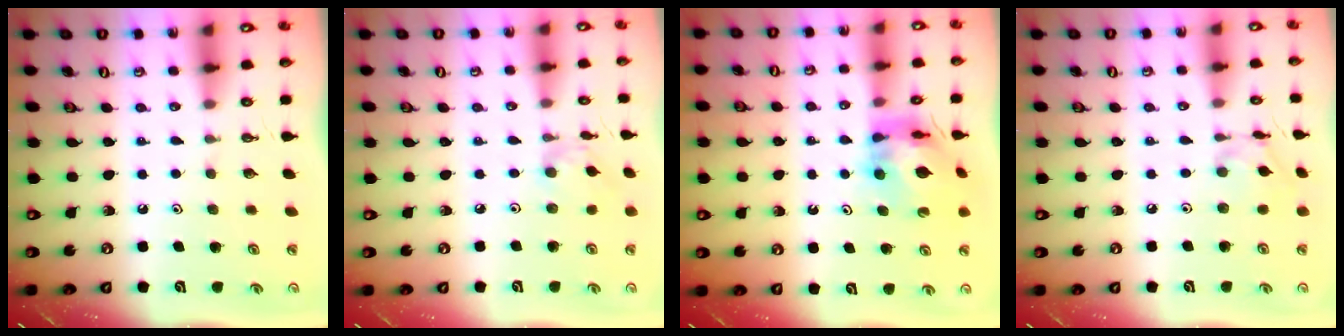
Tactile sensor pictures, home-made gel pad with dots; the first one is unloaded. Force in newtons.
{"total": 2.7, "press": 2.7, "slide": 0.3}
{"total": 12.0, "press": 11.9, "slide": 1.6}
{"total": 8.1, "press": 8.1, "slide": 0.4}